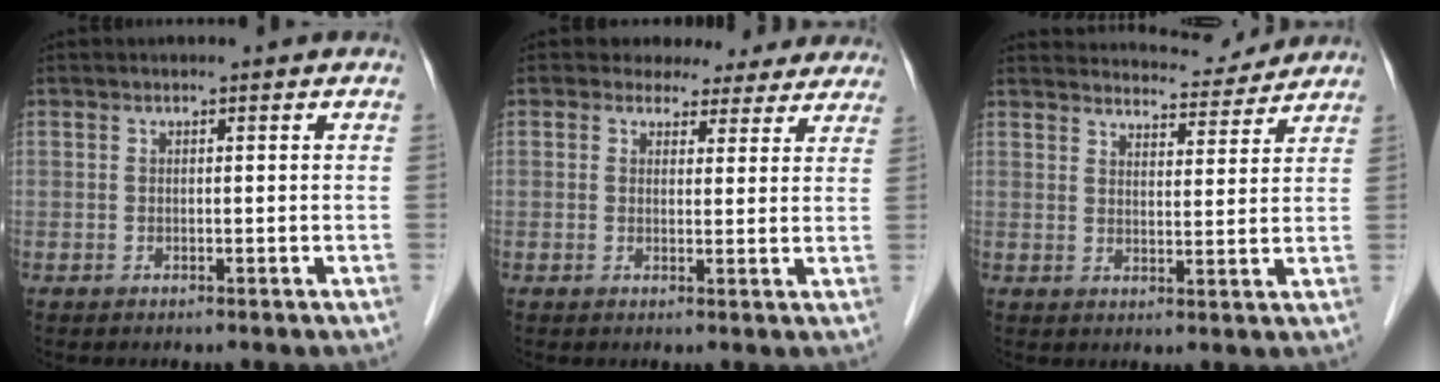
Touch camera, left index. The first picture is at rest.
{"total": 8.8, "force": [7.7, 4.1, 1.1], "torque": [0.014, 0.007, 0.069]}
{"total": 9.6, "force": [9.4, 1.5, 1.0], "torque": [-0.006, 0.004, 0.117]}